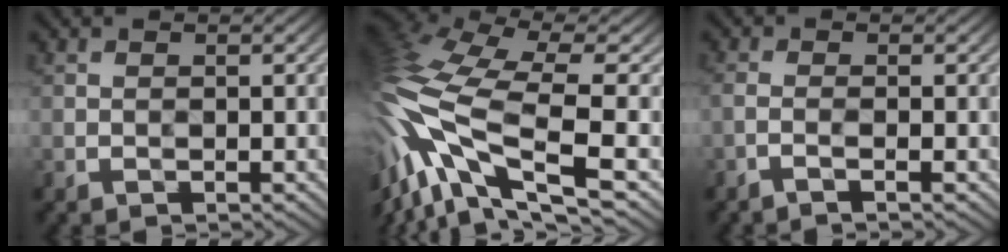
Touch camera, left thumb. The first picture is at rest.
{"total": 16.5, "force": [-3.1, 6.2, 14.9], "torque": [-0.371, -0.006, -0.049]}
{"total": 1.5, "force": [-0.8, 0.2, 1.3], "torque": [-0.027, 0.006, -0.026]}